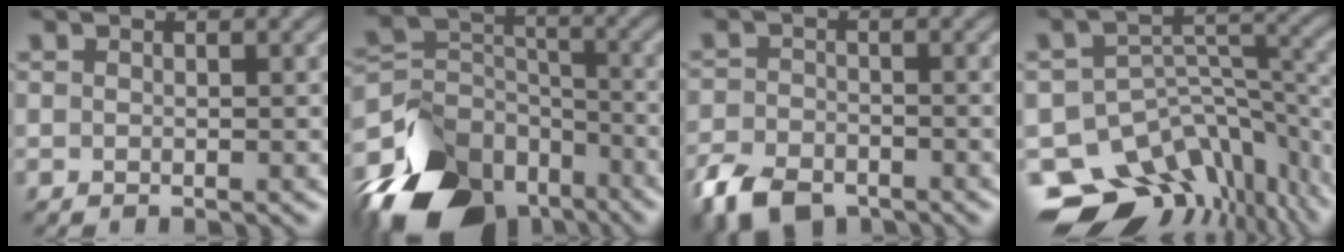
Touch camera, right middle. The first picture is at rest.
{"total": 12.8, "force": [-9.1, 7.5, 4.8], "torque": [-0.097, 0.001, -0.170]}
{"total": 5.0, "force": [-3.6, 2.7, 2.2], "torque": [-0.053, -0.003, -0.077]}
{"total": 13.7, "force": [-10.5, 7.5, 4.6], "torque": [-0.079, 0.002, -0.134]}